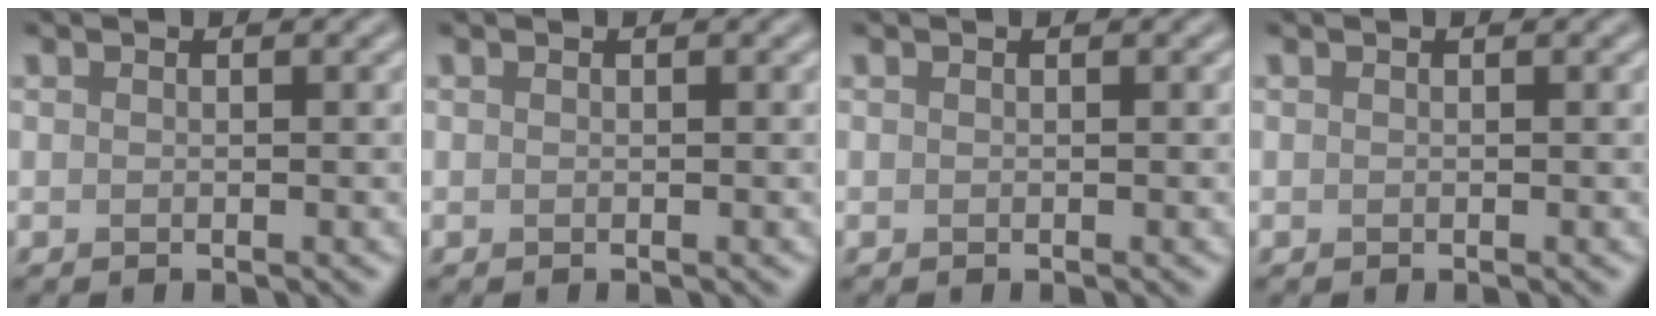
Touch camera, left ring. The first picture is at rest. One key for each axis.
{"total": 0.0}
{"total": 0.0}
{"total": 0.0}